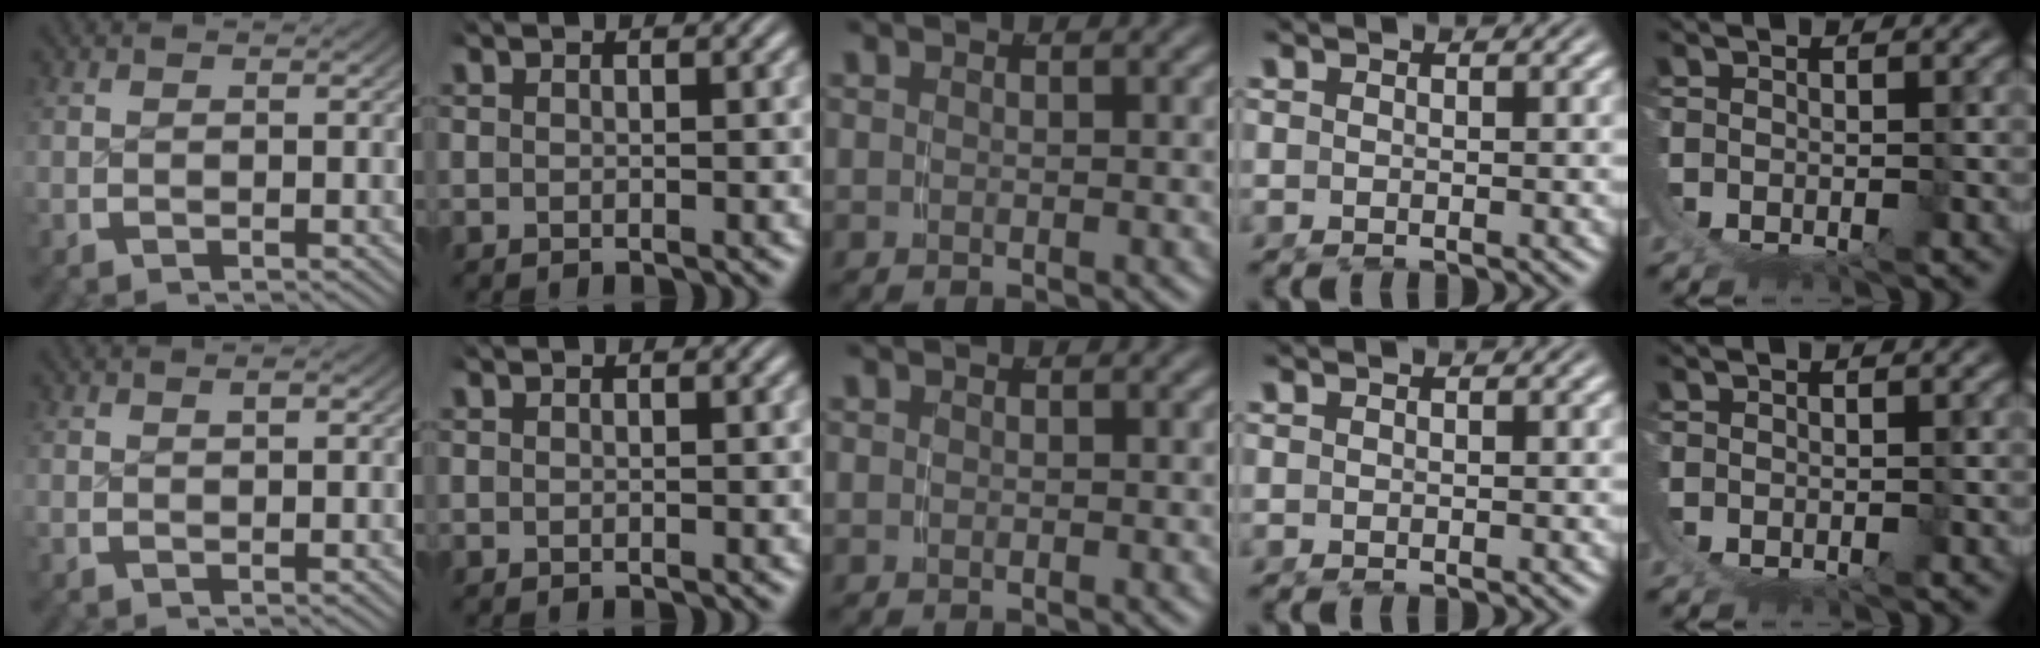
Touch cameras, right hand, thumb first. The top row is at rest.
{"thumb": {"total": 0.6, "force": [0.2, 0.3, 0.5], "torque": [-0.006, 0.000, 0.004]}}